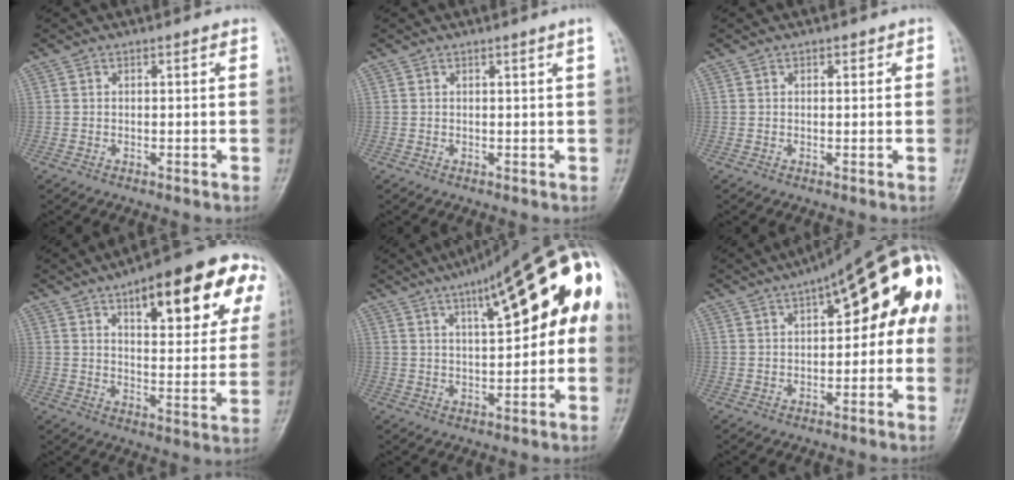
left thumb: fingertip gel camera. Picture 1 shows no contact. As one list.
[{"total": 1.2, "force": [0.6, -0.5, 0.9], "torque": [-0.023, -0.007, 0.013]}, {"total": 0.9, "force": [0.4, 0.6, 0.4], "torque": [0.003, -0.001, 0.003]}, {"total": 21.2, "force": [9.9, 7.6, 17.1], "torque": [-0.193, -0.011, 0.134]}, {"total": 20.9, "force": [6.0, 6.7, 18.9], "torque": [-0.249, 0.036, 0.076]}, {"total": 17.5, "force": [3.7, 7.3, 15.5], "torque": [-0.173, 0.037, 0.033]}]